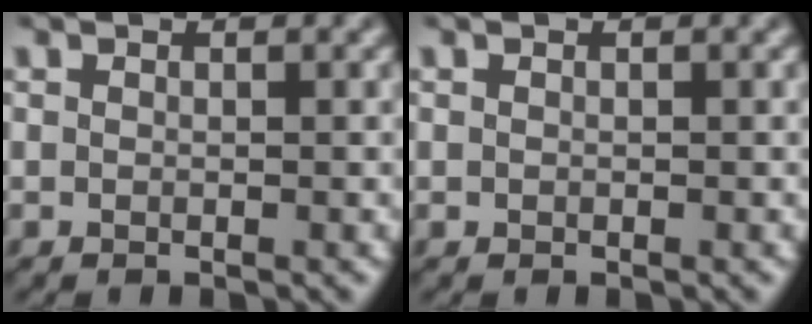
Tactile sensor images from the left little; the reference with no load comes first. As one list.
[{"total": 0.0}]